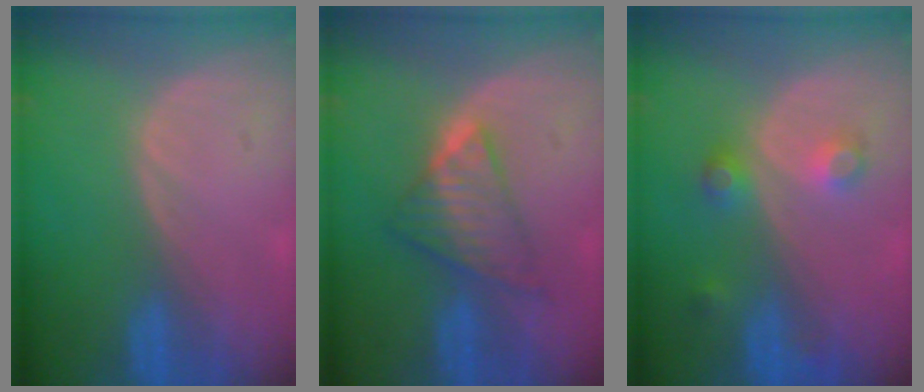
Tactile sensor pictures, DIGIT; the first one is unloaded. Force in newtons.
{"total": 6.0, "press": 6.0, "slide": 0.8}
{"total": 3.8, "press": 3.5, "slide": 1.6}